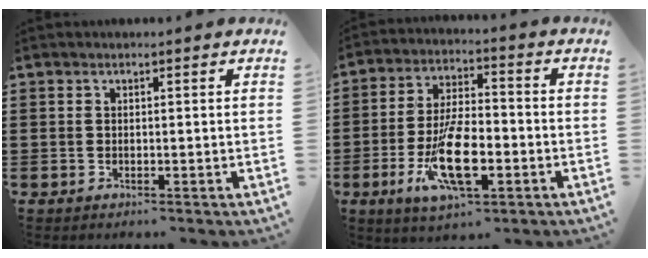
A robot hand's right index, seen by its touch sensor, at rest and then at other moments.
{"total": 11.9, "force": [-4.1, 4.4, 10.2], "torque": [-0.214, -0.009, -0.070]}